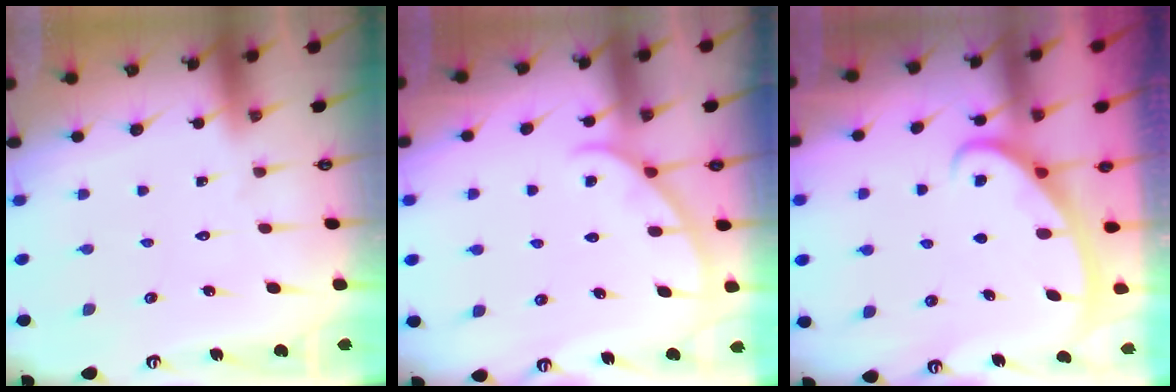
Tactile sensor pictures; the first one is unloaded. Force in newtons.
{"total": 2.8, "press": 2.8, "slide": 0.3}
{"total": 2.8, "press": 2.8, "slide": 0.4}